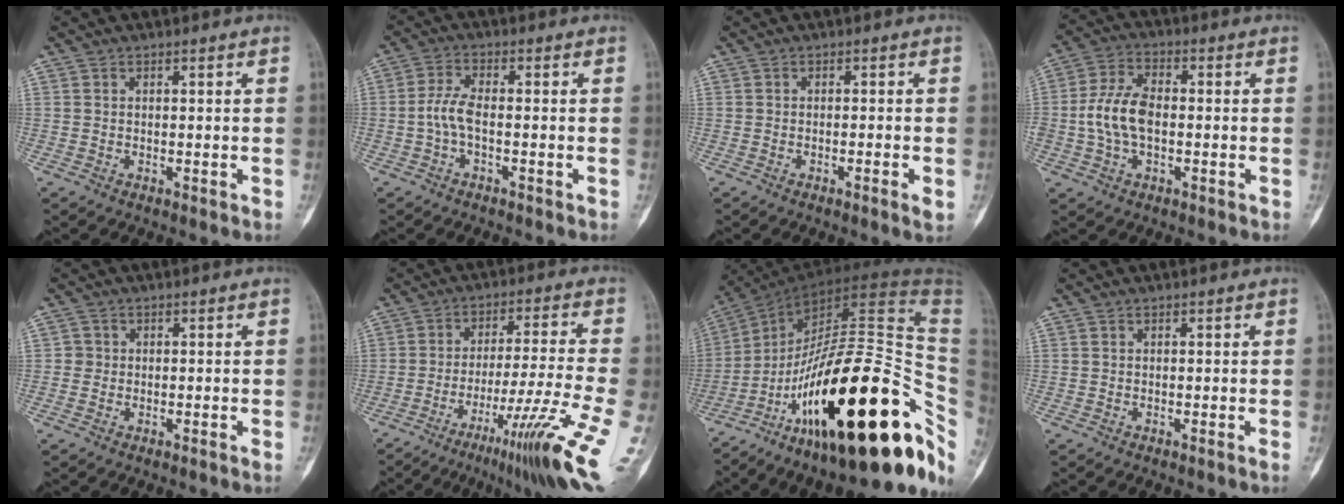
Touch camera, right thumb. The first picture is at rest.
{"total": 4.2, "force": [-1.1, 1.6, 3.7], "torque": [-0.087, 0.011, -0.026]}
{"total": 1.9, "force": [-0.7, 0.2, 1.8], "torque": [-0.036, -0.004, -0.013]}
{"total": 9.2, "force": [-0.9, 5.4, 7.4], "torque": [-0.153, 0.022, -0.022]}
{"total": 1.2, "force": [-0.2, 1.1, 0.2], "torque": [0.007, 0.005, -0.008]}
{"total": 15.7, "force": [-7.5, -0.1, 13.8], "torque": [-0.228, 0.028, -0.119]}
{"total": 38.8, "force": [-12.5, 14.1, 34.0], "torque": [-0.442, 0.090, -0.190]}
{"total": 0.0}